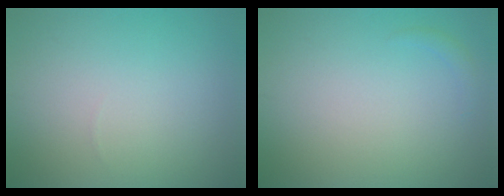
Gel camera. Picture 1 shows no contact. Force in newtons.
{"total": 0.7, "press": 0.7, "slide": 0.1}